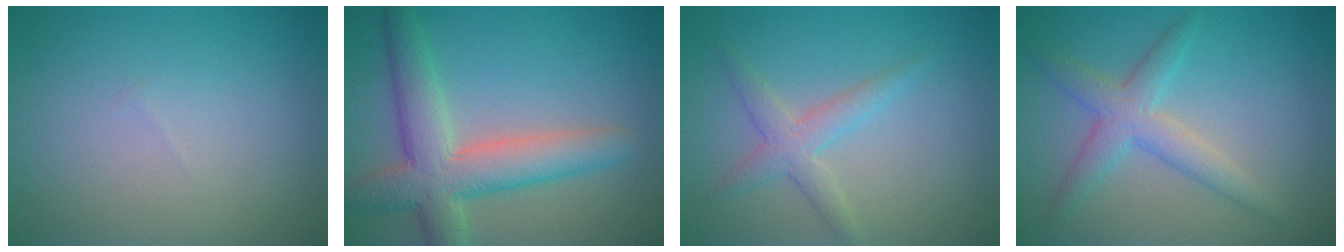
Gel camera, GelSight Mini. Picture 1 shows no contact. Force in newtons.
{"total": 6.8, "press": 6.8, "slide": 0.5}
{"total": 2.7, "press": 2.7, "slide": 0.1}
{"total": 3.6, "press": 3.6, "slide": 0.1}